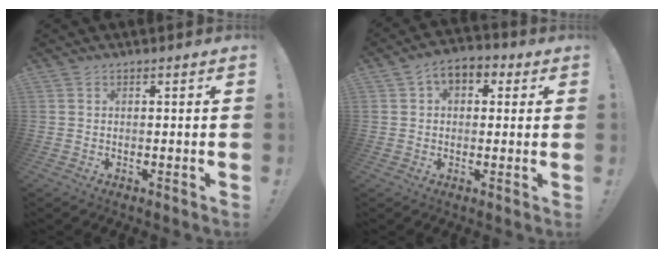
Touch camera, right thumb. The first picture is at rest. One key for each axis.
{"total": 5.9, "fx": 1.7, "fy": 4.4, "fz": 3.5, "tx": -0.044, "ty": -0.001, "tz": 0.030}